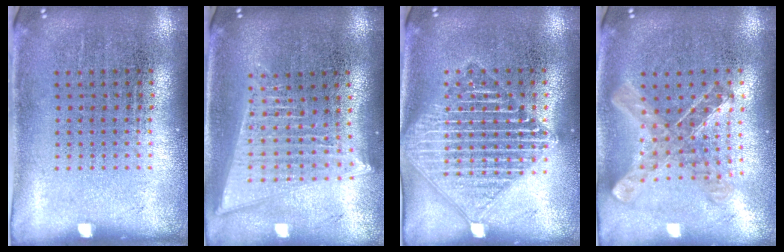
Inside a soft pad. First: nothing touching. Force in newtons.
{"total": 2.0, "press": 1.8, "slide": 1.0}
{"total": 3.0, "press": 3.0, "slide": 0.4}
{"total": 1.0, "press": 1.0, "slide": 0.1}